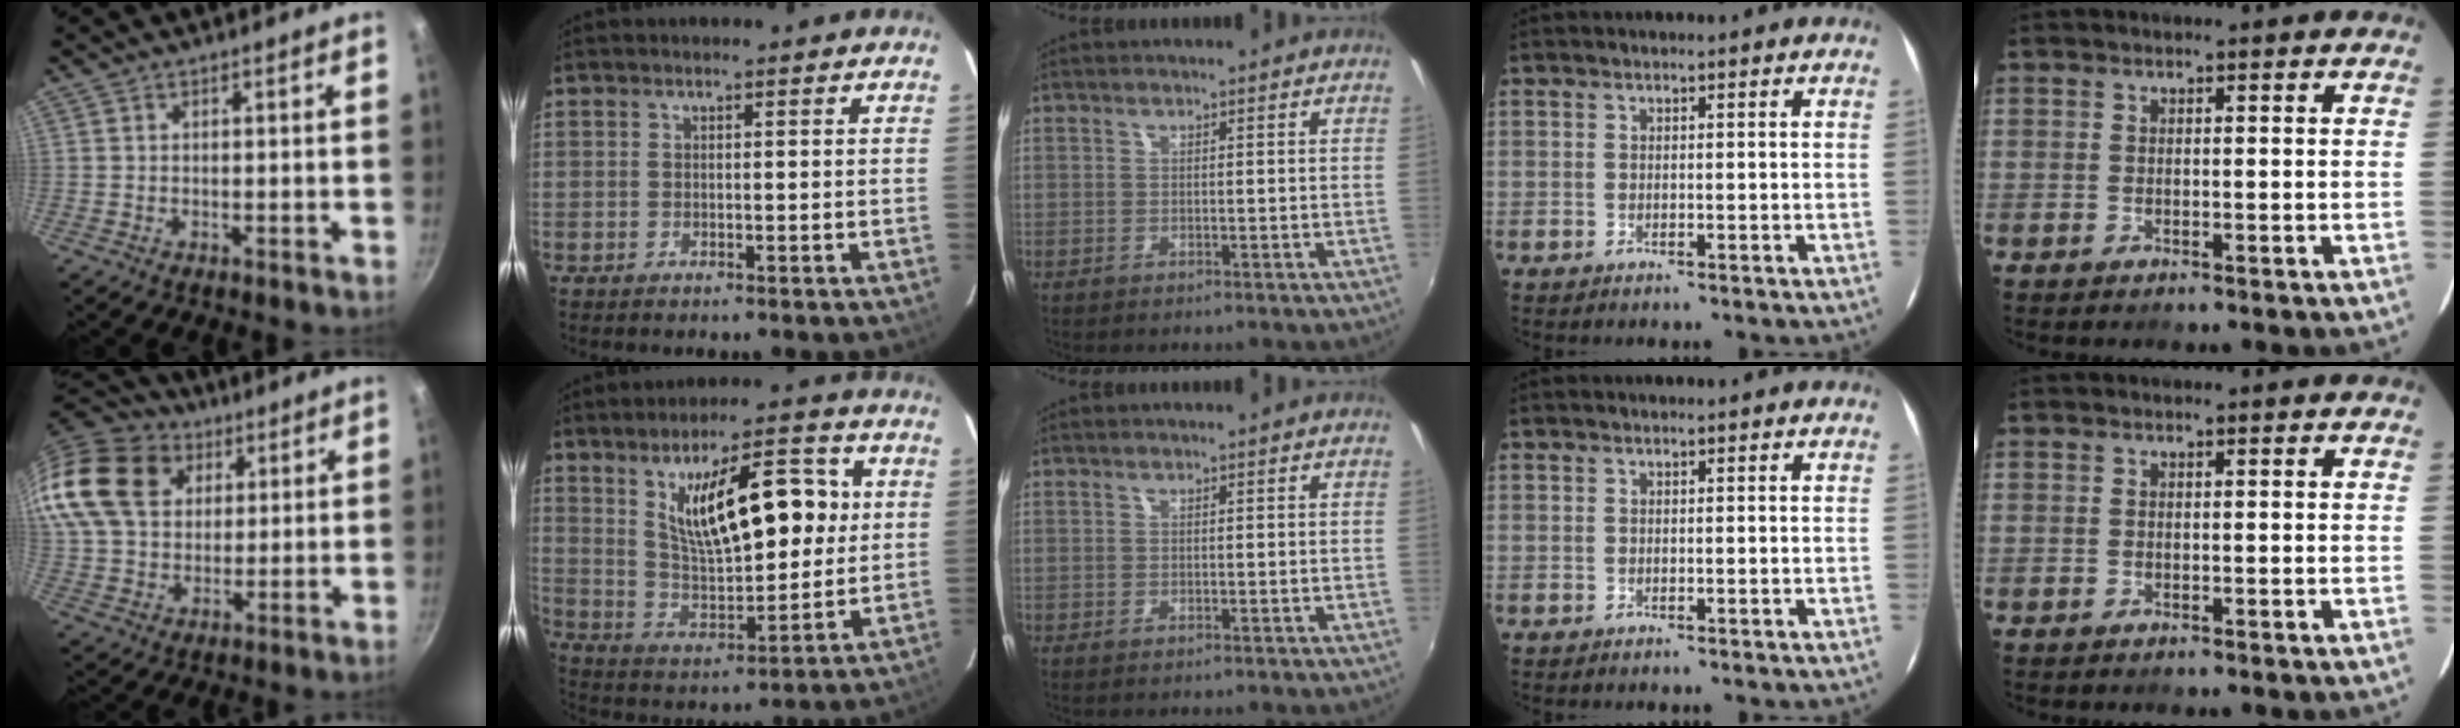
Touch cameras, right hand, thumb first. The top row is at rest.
{"thumb": {"total": 25.3, "force": [10.9, 18.5, 13.3], "torque": [-0.289, 0.021, 0.201]}, "index": {"total": 17.4, "force": [5.3, 6.6, 15.2], "torque": [-0.254, 0.010, 0.102]}}